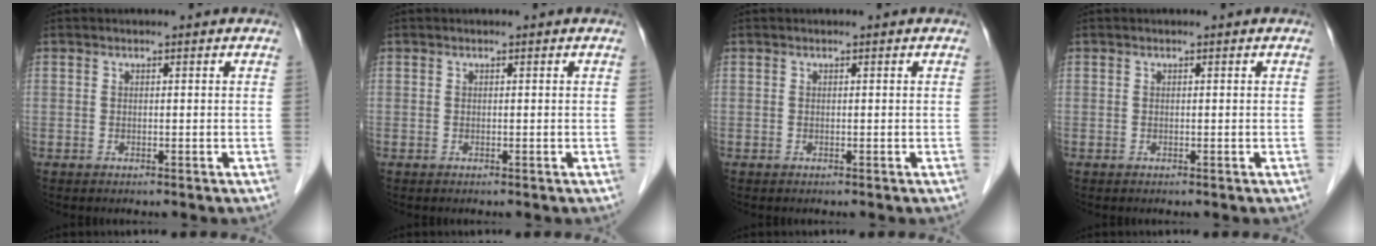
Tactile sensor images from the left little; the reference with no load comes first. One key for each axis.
{"total": 0.0}
{"total": 0.0}
{"total": 0.0}